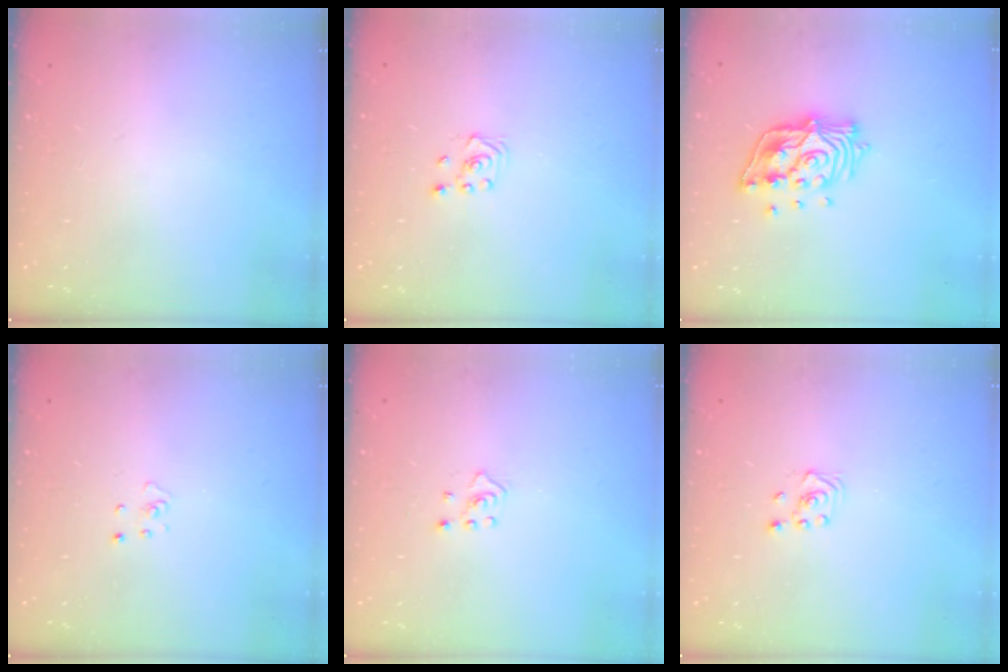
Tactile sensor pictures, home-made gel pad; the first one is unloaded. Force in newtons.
{"total": 1.9, "press": 1.8, "slide": 0.6}
{"total": 14.7, "press": 14.6, "slide": 1.4}
{"total": 2.3, "press": 2.3, "slide": 0.2}
{"total": 2.4, "press": 2.4, "slide": 0.5}
{"total": 1.9, "press": 1.8, "slide": 0.6}